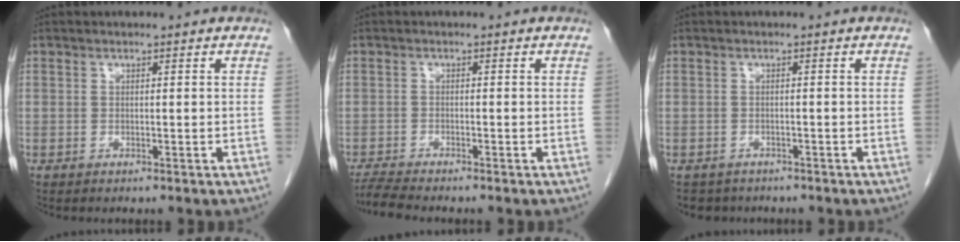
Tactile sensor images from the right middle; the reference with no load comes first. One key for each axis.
{"total": 3.6, "fx": -3.3, "fy": -0.7, "fz": 1.1, "tx": -0.028, "ty": -0.019, "tz": -0.061}
{"total": 3.4, "fx": -2.8, "fy": 1.9, "fz": 0.1, "tx": -0.005, "ty": 0.001, "tz": -0.039}